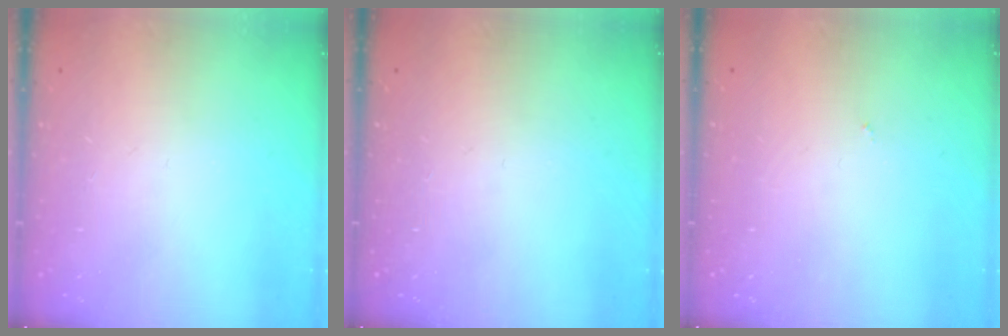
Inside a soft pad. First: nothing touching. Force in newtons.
{"total": 0.0}
{"total": 0.0}